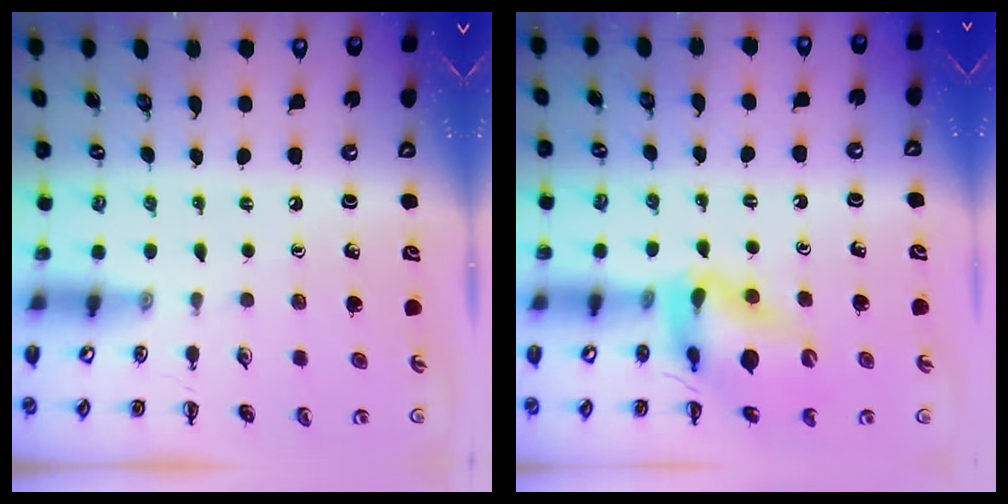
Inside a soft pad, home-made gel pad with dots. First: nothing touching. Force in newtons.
{"total": 12.7, "press": 12.4, "slide": 2.7}